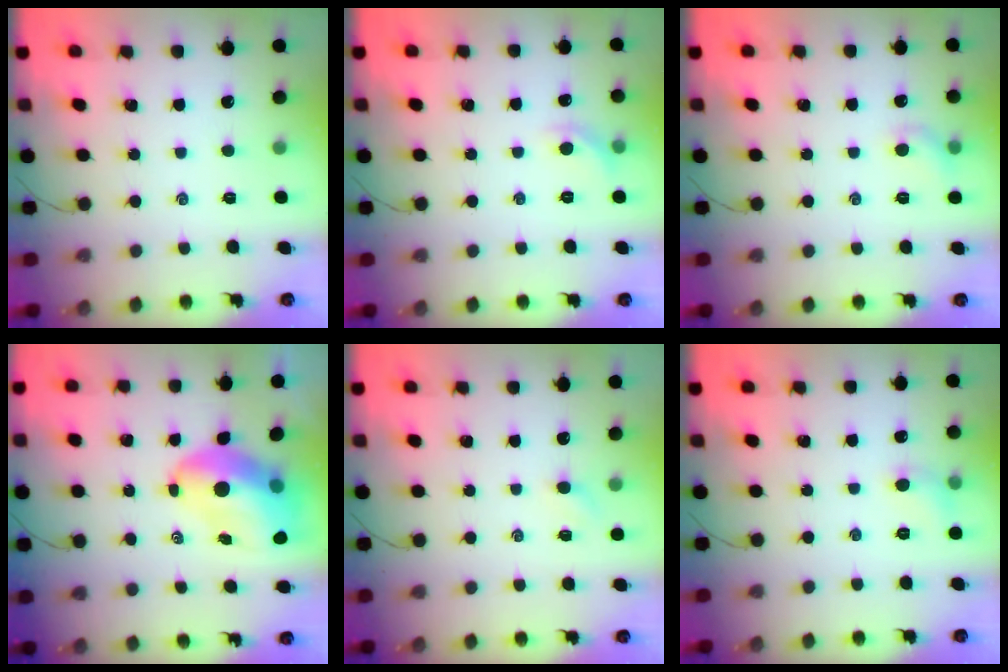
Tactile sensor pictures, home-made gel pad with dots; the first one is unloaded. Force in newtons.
{"total": 5.5, "press": 5.3, "slide": 1.4}
{"total": 6.2, "press": 6.0, "slide": 1.4}
{"total": 10.3, "press": 9.9, "slide": 2.7}
{"total": 2.4, "press": 2.3, "slide": 0.7}
{"total": 5.4, "press": 5.1, "slide": 1.6}